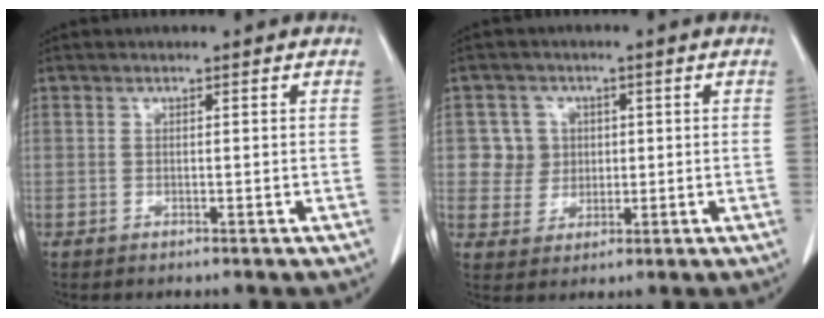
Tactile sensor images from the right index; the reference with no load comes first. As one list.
[{"total": 5.0, "force": [1.0, 4.9, 0.3], "torque": [0.004, 0.014, 0.023]}]